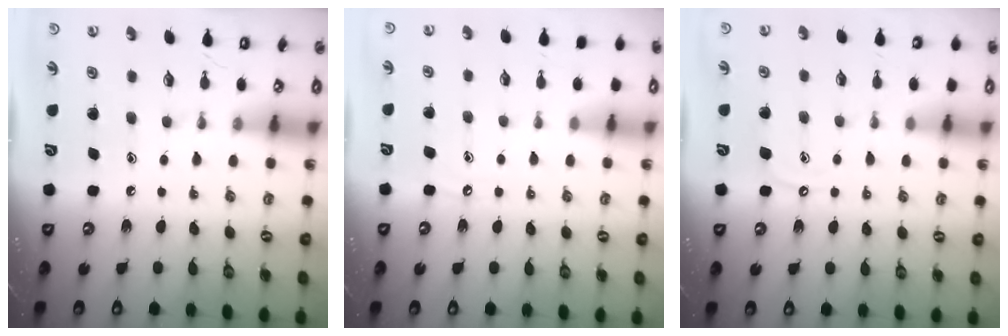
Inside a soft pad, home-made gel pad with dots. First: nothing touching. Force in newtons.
{"total": 2.6, "press": 2.6, "slide": 0.4}
{"total": 4.0, "press": 4.0, "slide": 0.3}